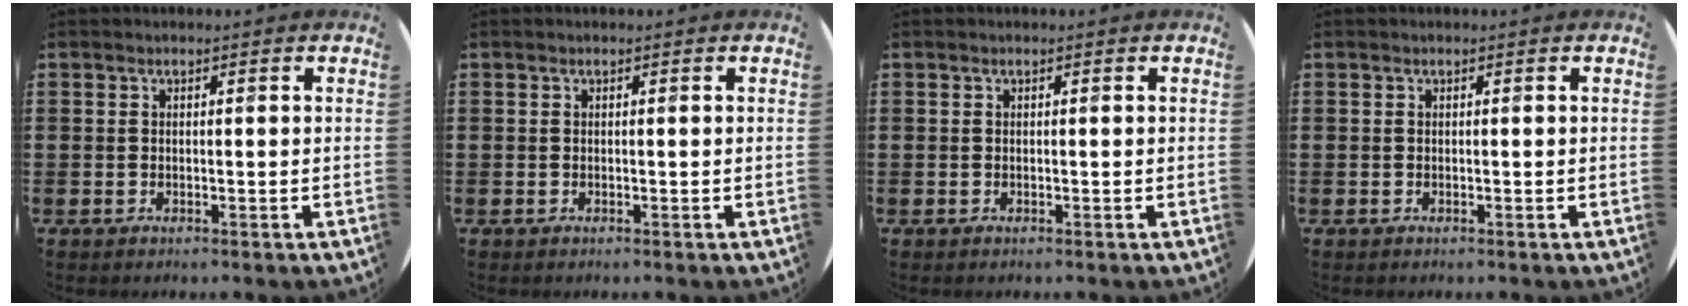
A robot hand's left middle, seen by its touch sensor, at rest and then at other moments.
{"total": 0.0}
{"total": 0.0}
{"total": 0.0}